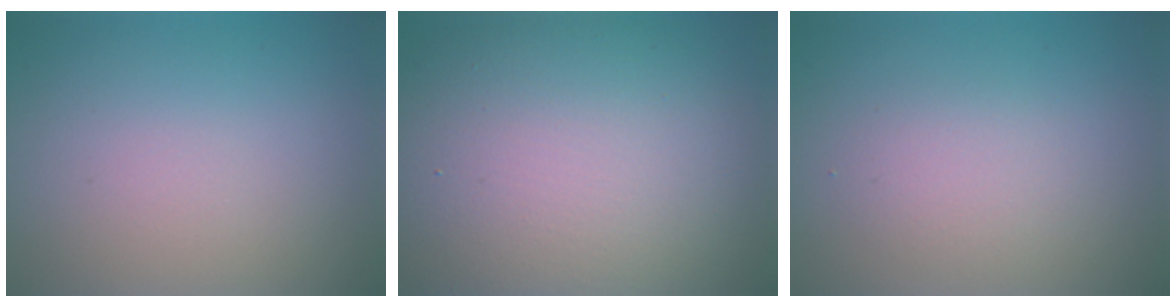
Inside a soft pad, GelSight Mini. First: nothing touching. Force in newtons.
{"total": 14.8, "press": 14.8, "slide": 0.7}
{"total": 1.9, "press": 1.8, "slide": 0.2}